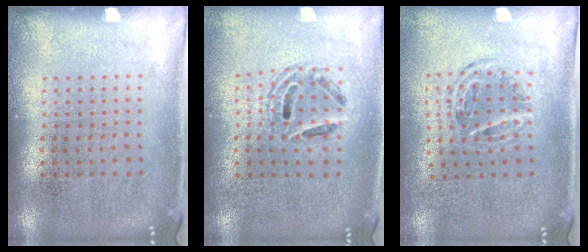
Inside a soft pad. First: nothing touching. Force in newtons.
{"total": 1.4, "press": 1.2, "slide": 0.6}
{"total": 1.0, "press": 1.0, "slide": 0.2}